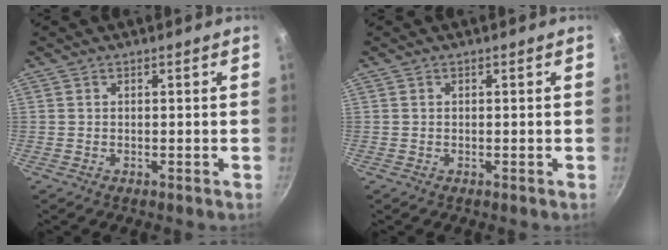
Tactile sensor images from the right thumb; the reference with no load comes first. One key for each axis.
{"total": 0.0}